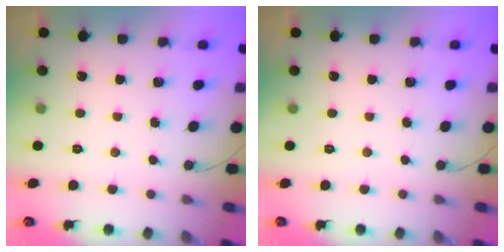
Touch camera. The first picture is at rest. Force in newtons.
{"total": 0.0}